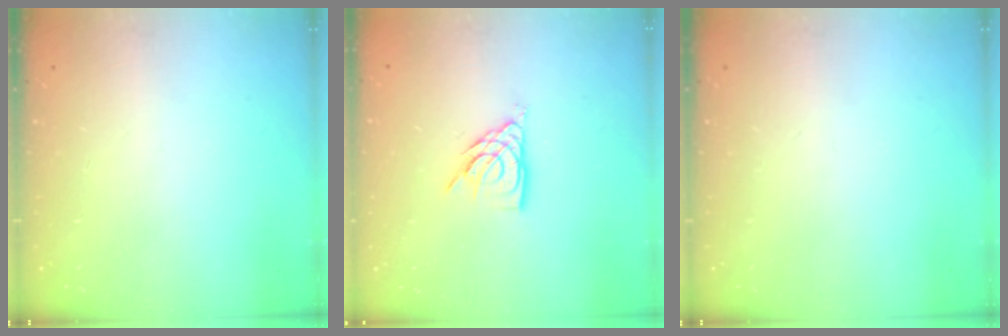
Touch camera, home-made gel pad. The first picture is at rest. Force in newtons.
{"total": 7.9, "press": 7.8, "slide": 0.6}
{"total": 0.0}